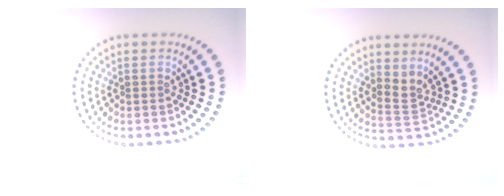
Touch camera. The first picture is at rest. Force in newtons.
{"total": 2.2, "press": 1.5, "slide": 1.6}